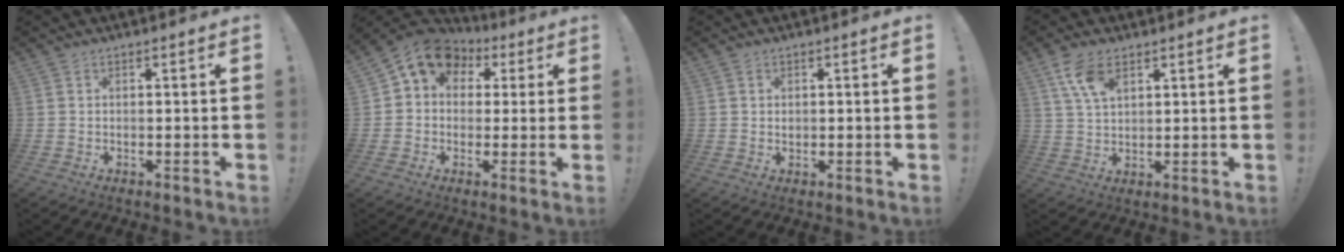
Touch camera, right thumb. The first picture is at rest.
{"total": 11.1, "force": [5.0, 8.5, 5.1], "torque": [-0.079, -0.018, 0.097]}
{"total": 1.0, "force": [0.3, 0.9, 0.1], "torque": [-0.002, 0.003, 0.006]}
{"total": 7.8, "force": [4.3, 3.9, 5.3], "torque": [-0.093, -0.013, 0.081]}